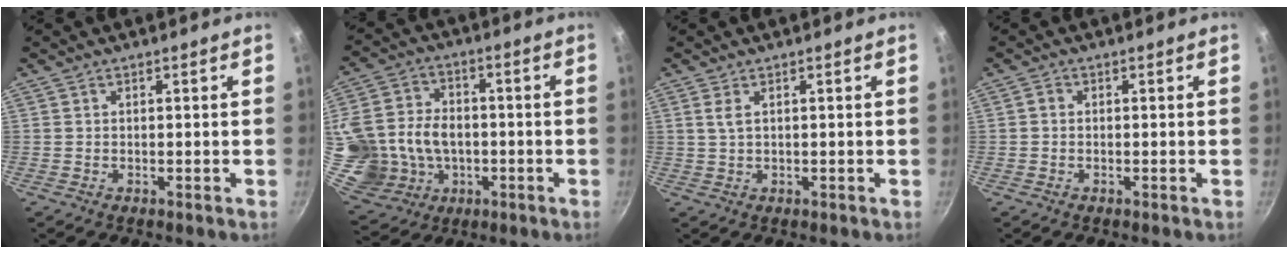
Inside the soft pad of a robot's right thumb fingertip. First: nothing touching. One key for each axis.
{"total": 19.3, "fx": -2.0, "fy": 15.4, "fz": 11.5, "tx": -0.234, "ty": 0.020, "tz": -0.020}
{"total": 2.0, "fx": 0.8, "fy": 0.9, "fz": 1.6, "tx": -0.032, "ty": -0.004, "tz": 0.018}
{"total": 1.0, "fx": -0.2, "fy": 0.9, "fz": 0.5, "tx": -0.008, "ty": 0.005, "tz": -0.005}